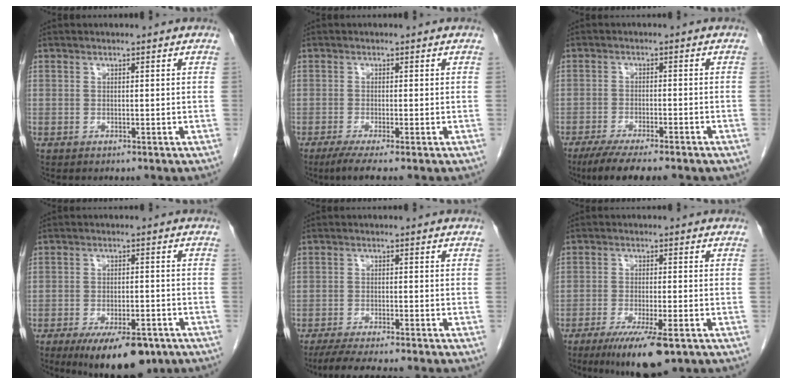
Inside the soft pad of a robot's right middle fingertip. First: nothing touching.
{"total": 3.7, "force": [-2.5, -0.1, 2.7], "torque": [-0.048, -0.013, -0.046]}
{"total": 10.0, "force": [-7.8, 1.7, 6.0], "torque": [-0.083, -0.017, -0.111]}
{"total": 11.2, "force": [-7.6, 4.0, 7.2], "torque": [-0.105, -0.008, -0.113]}
{"total": 8.8, "force": [-7.6, 0.0, 4.5], "torque": [-0.055, -0.019, -0.116]}
{"total": 9.6, "force": [-5.9, 1.5, 7.3], "torque": [-0.119, -0.023, -0.091]}